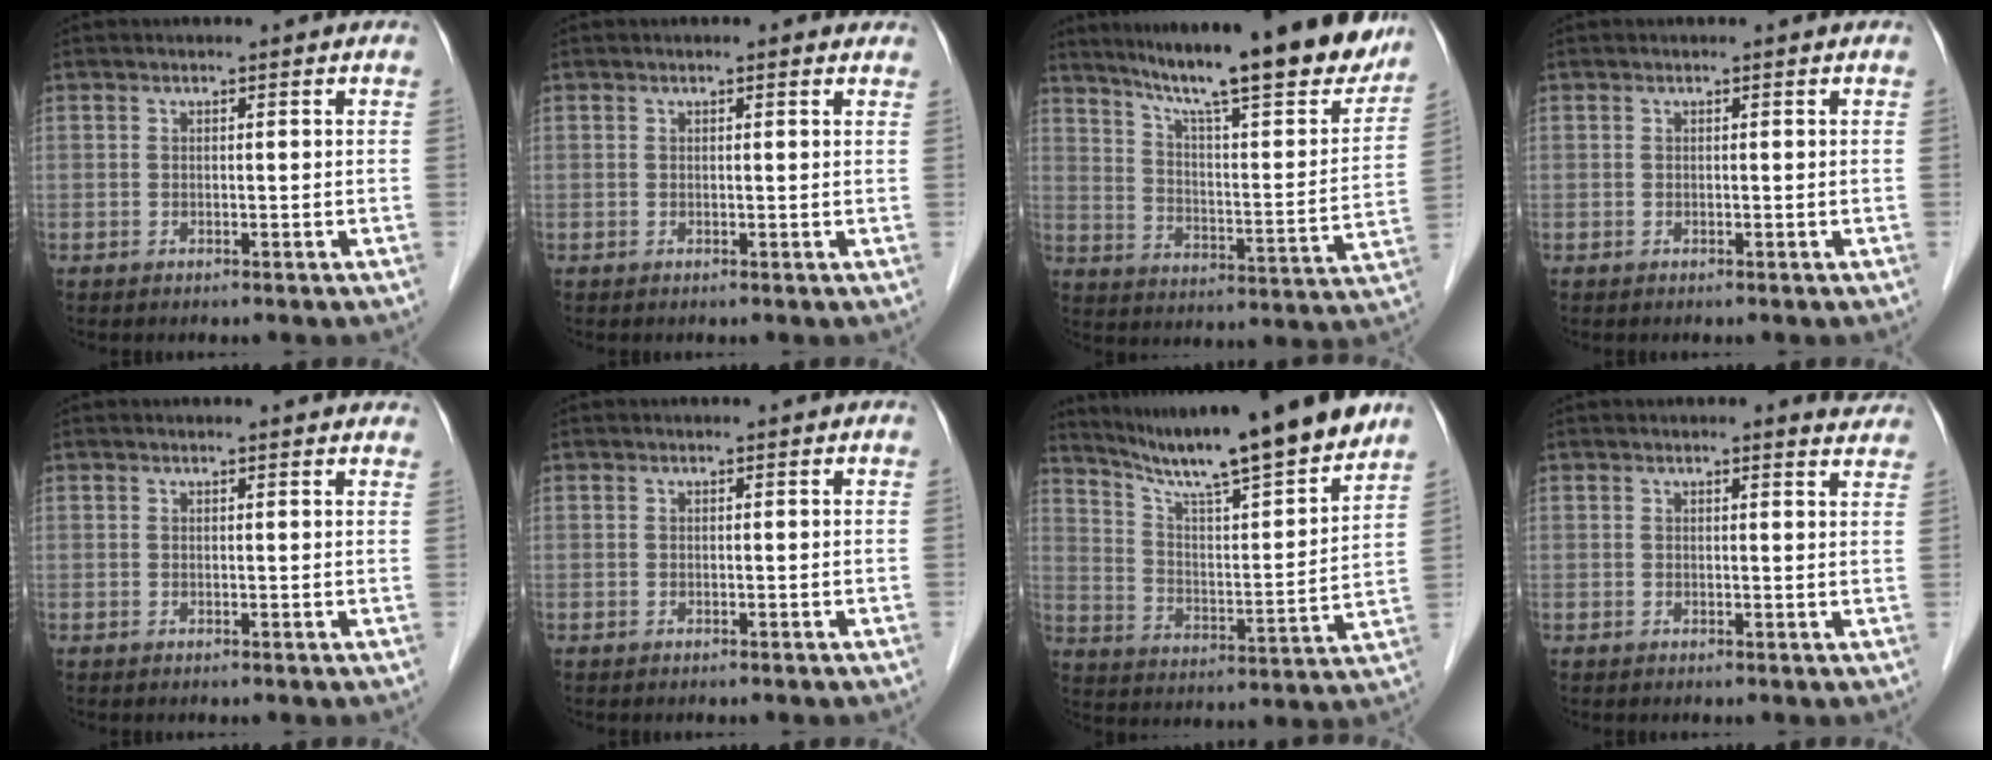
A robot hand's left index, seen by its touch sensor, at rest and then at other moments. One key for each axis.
{"total": 1.2, "fx": 0.9, "fy": 0.4, "fz": 0.8, "tx": -0.013, "ty": 0.008, "tz": 0.007}
{"total": 22.2, "fx": 19.0, "fy": 2.2, "fz": 11.4, "tx": -0.177, "ty": -0.036, "tz": 0.265}
{"total": 0.0}
{"total": 2.3, "fx": 2.2, "fy": 0.2, "fz": 0.6, "tx": -0.014, "ty": 0.008, "tz": 0.019}
{"total": 0.0}
{"total": 18.6, "fx": 16.2, "fy": -0.2, "fz": 9.1, "tx": -0.149, "ty": -0.016, "tz": 0.254}
{"total": 3.5, "fx": 3.4, "fy": 0.5, "fz": 0.6, "tx": -0.007, "ty": -0.012, "tz": 0.019}